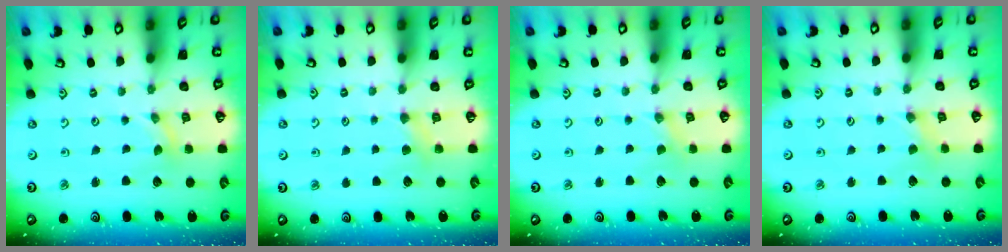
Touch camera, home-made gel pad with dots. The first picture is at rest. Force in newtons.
{"total": 4.7, "press": 4.6, "slide": 0.6}
{"total": 0.0}
{"total": 1.4, "press": 1.4, "slide": 0.3}